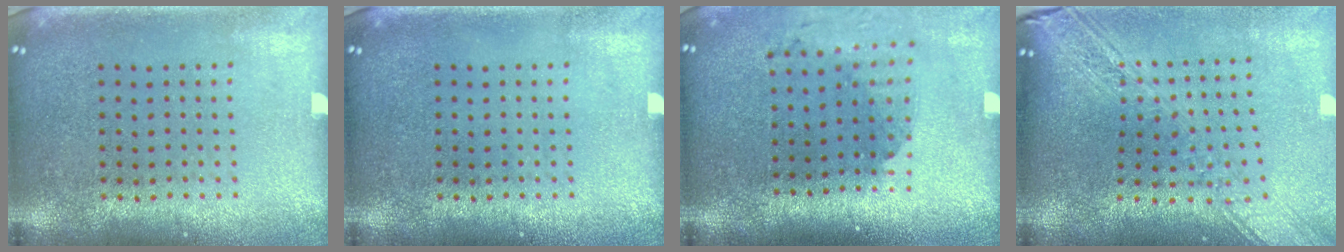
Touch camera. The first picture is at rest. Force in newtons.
{"total": 0.0}
{"total": 1.9, "press": 1.4, "slide": 1.3}
{"total": 2.9, "press": 2.3, "slide": 1.9}